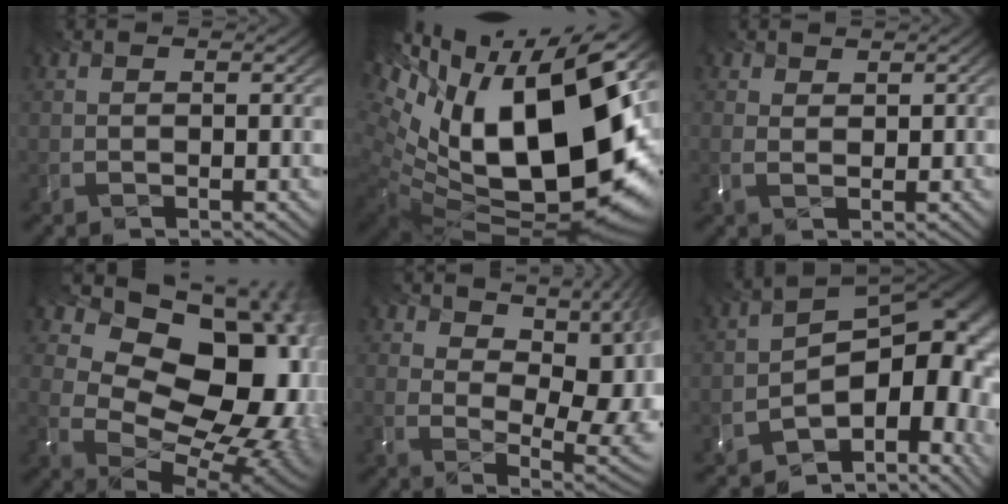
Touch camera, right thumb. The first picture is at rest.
{"total": 19.2, "force": [2.3, 10.8, 15.8], "torque": [-0.285, -0.026, 0.091]}
{"total": 1.1, "force": [0.5, -0.1, -1.0], "torque": [-0.004, -0.009, 0.039]}
{"total": 16.6, "force": [3.7, 11.7, 11.1], "torque": [-0.162, -0.001, 0.107]}
{"total": 14.0, "force": [6.6, 6.7, 10.4], "torque": [-0.162, 0.016, 0.131]}
{"total": 14.6, "force": [-5.3, 8.7, 10.5], "torque": [-0.149, -0.047, -0.045]}